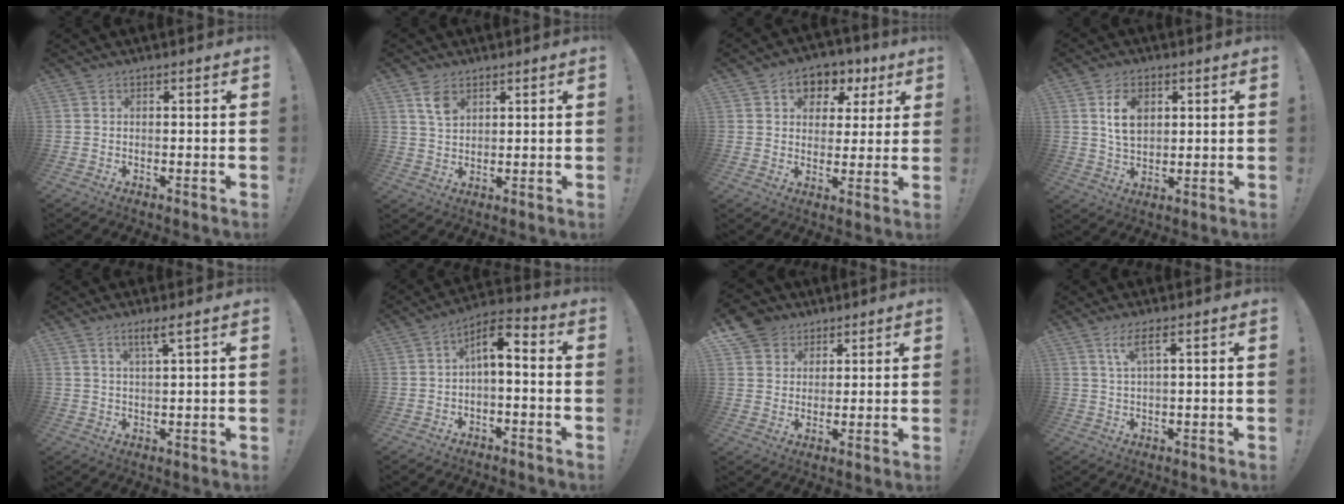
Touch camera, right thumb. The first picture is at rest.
{"total": 5.2, "force": [2.9, 3.0, 3.1], "torque": [-0.042, -0.015, 0.052]}
{"total": 7.4, "force": [2.4, 6.4, 2.8], "torque": [-0.031, -0.012, 0.047]}
{"total": 8.4, "force": [2.8, 5.6, 5.6], "torque": [-0.079, -0.002, 0.049]}
{"total": 3.8, "force": [2.3, 0.1, 3.1], "torque": [-0.053, -0.008, 0.036]}
{"total": 6.2, "force": [0.1, 2.4, 5.7], "torque": [-0.104, 0.004, 0.002]}
{"total": 7.3, "force": [4.3, 5.8, 0.9], "torque": [-0.016, -0.032, 0.087]}
{"total": 4.3, "force": [1.9, 0.5, 3.8], "torque": [-0.073, 0.000, 0.030]}